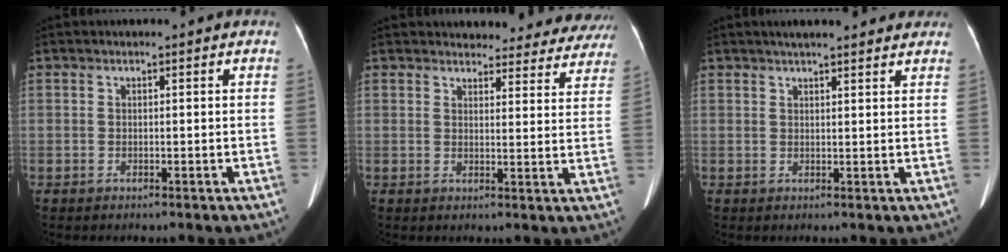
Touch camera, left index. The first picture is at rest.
{"total": 18.6, "force": [17.6, 5.2, 3.1], "torque": [-0.003, -0.033, 0.183]}
{"total": 9.9, "force": [8.4, 1.8, 4.8], "torque": [-0.057, 0.025, 0.102]}